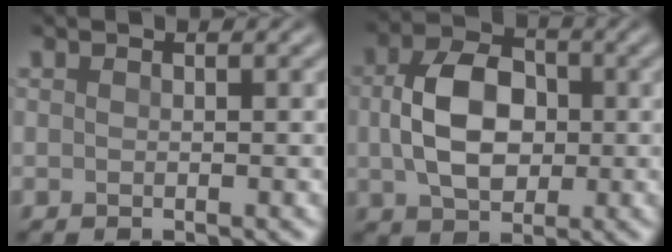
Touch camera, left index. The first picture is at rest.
{"total": 7.0, "force": [0.3, 4.8, 5.0], "torque": [-0.097, 0.006, 0.002]}